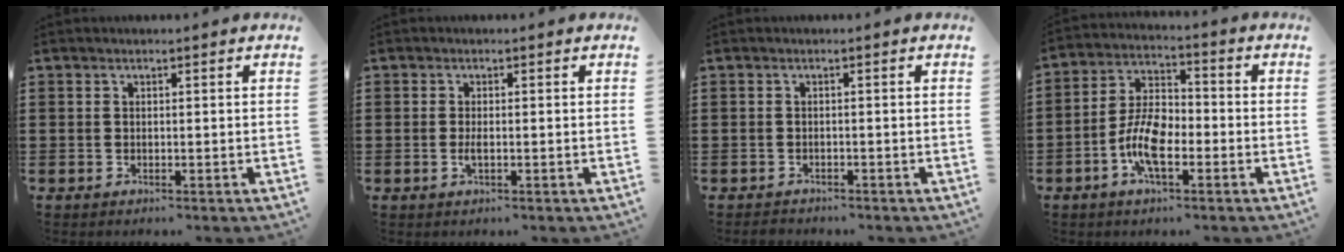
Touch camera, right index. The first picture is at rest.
{"total": 1.4, "force": [-0.3, 0.2, 1.4], "torque": [-0.034, -0.008, -0.006]}
{"total": 1.0, "force": [-1.0, 0.2, -0.1], "torque": [-0.003, 0.002, -0.022]}
{"total": 8.3, "force": [-2.9, 3.5, 6.9], "torque": [-0.164, -0.007, -0.060]}